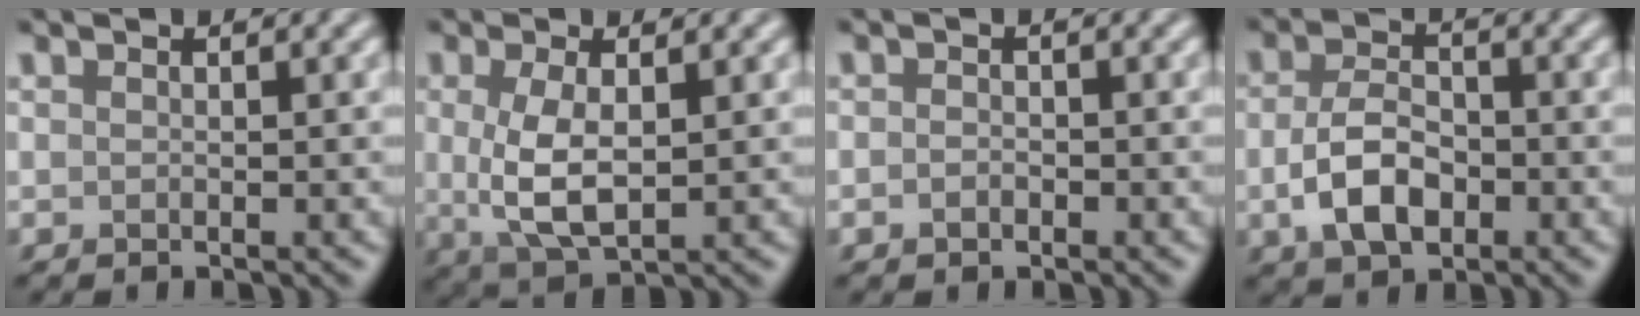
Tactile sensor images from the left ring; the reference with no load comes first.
{"total": 4.6, "force": [0.3, 2.0, 4.2], "torque": [-0.093, -0.004, 0.010]}
{"total": 1.0, "force": [-0.4, 0.7, 0.5], "torque": [-0.011, -0.002, -0.010]}
{"total": 5.0, "force": [-1.2, 3.0, 3.8], "torque": [-0.078, -0.003, -0.027]}